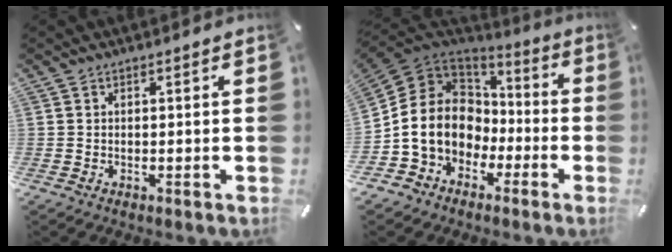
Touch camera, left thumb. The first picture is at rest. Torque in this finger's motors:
{"motor_torque": [-0.24, 2.54, 1.46, 1.31, 0.27]}